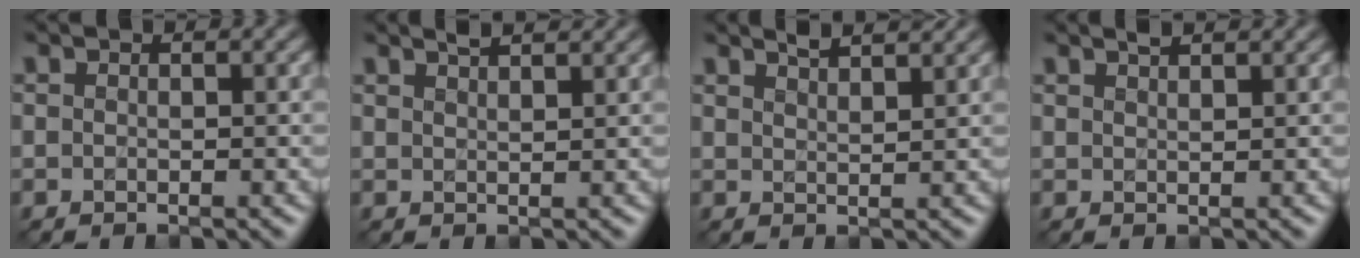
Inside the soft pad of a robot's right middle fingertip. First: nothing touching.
{"total": 2.9, "force": [2.3, 0.9, 1.5], "torque": [0.002, 0.013, 0.013]}
{"total": 3.2, "force": [2.6, 0.8, 1.6], "torque": [-0.001, 0.012, 0.021]}
{"total": 1.8, "force": [1.4, 0.4, 0.9], "torque": [-0.004, 0.006, 0.012]}